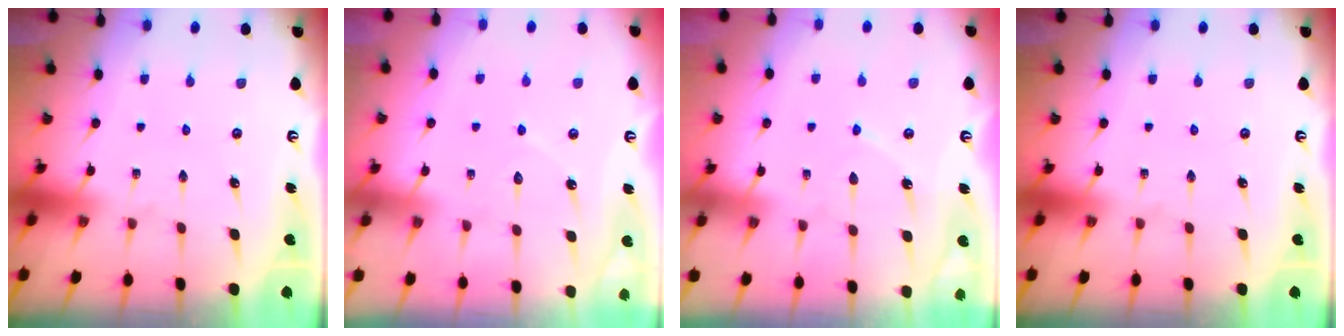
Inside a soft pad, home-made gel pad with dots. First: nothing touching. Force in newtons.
{"total": 5.1, "press": 5.1, "slide": 0.5}
{"total": 3.6, "press": 3.6, "slide": 0.1}
{"total": 0.0}